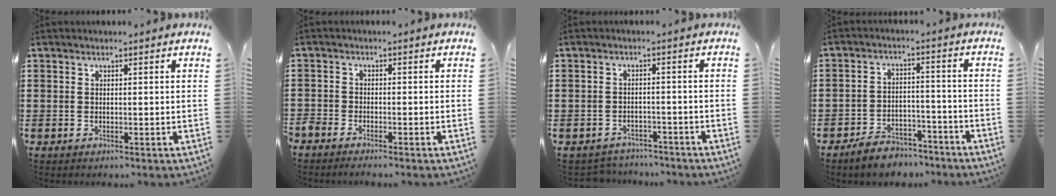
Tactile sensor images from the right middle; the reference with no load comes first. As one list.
[{"total": 1.8, "force": [-1.7, 0.2, 0.3], "torque": [-0.017, -0.002, -0.038]}, {"total": 2.7, "force": [-2.6, 0.5, -0.4], "torque": [-0.001, 0.001, -0.058]}, {"total": 5.0, "force": [-4.9, 1.2, 0.6], "torque": [-0.015, 0.015, -0.100]}]